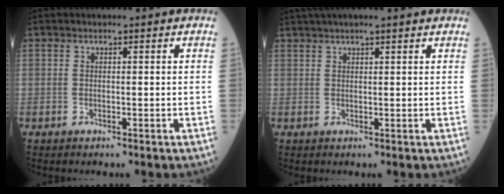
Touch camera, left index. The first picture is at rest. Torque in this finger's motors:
{"motor_torque": [0.64, -1.42, 0.56, 0.17]}